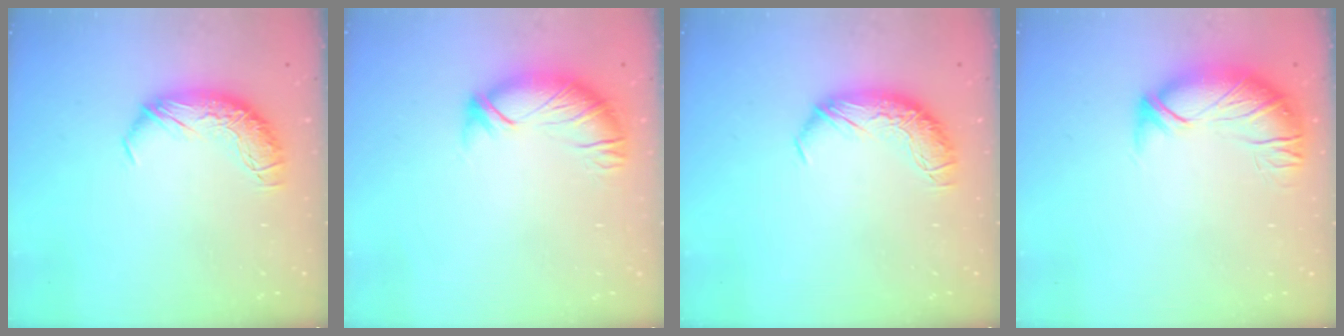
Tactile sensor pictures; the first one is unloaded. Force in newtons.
{"total": 2.4, "press": 1.9, "slide": 1.5}
{"total": 0.0}
{"total": 2.8, "press": 1.3, "slide": 2.5}